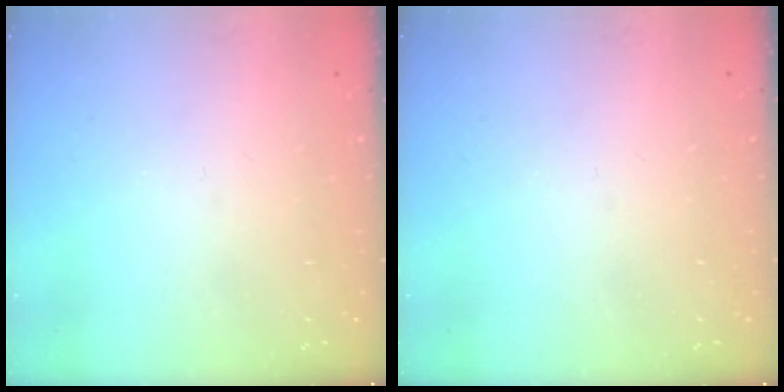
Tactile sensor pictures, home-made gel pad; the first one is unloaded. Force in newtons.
{"total": 0.0}